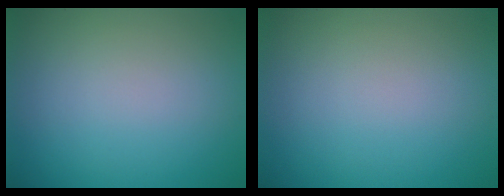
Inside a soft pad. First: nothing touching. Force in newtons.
{"total": 0.0}